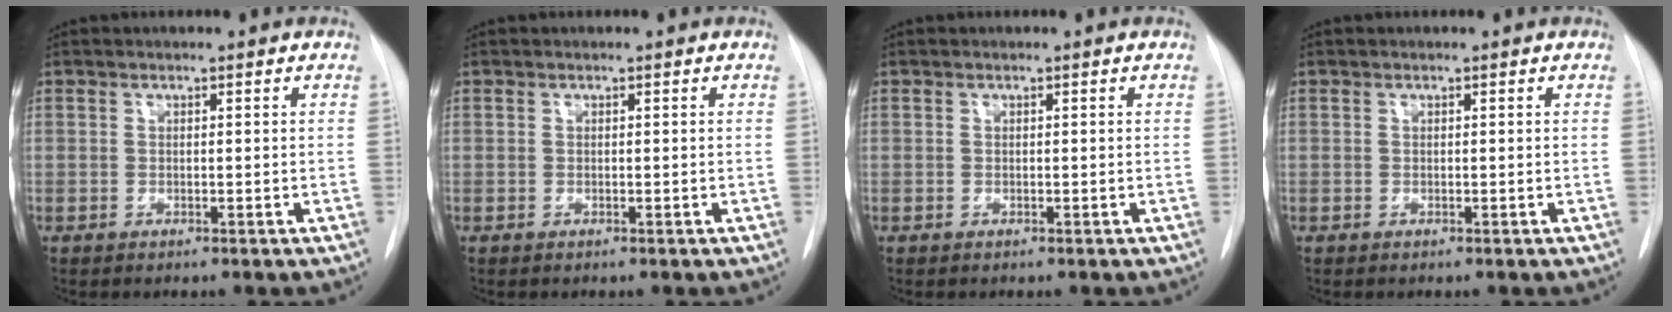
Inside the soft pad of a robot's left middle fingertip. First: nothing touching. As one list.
[{"total": 0.0}, {"total": 0.0}, {"total": 0.0}]